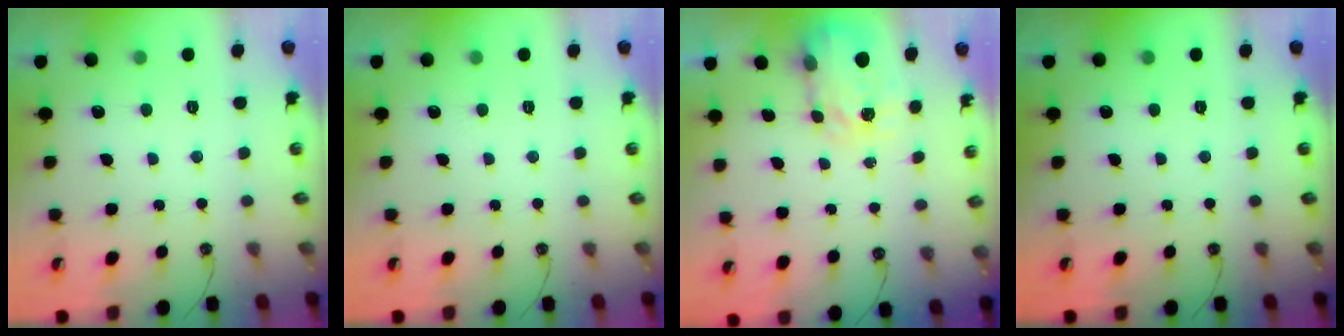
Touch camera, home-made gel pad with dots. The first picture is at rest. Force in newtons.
{"total": 0.0}
{"total": 3.6, "press": 3.6, "slide": 0.6}
{"total": 0.0}